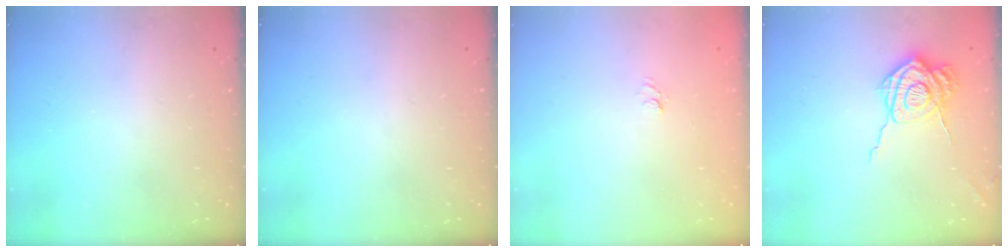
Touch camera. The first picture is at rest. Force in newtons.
{"total": 0.0}
{"total": 3.6, "press": 3.4, "slide": 1.1}
{"total": 12.8, "press": 12.7, "slide": 1.2}